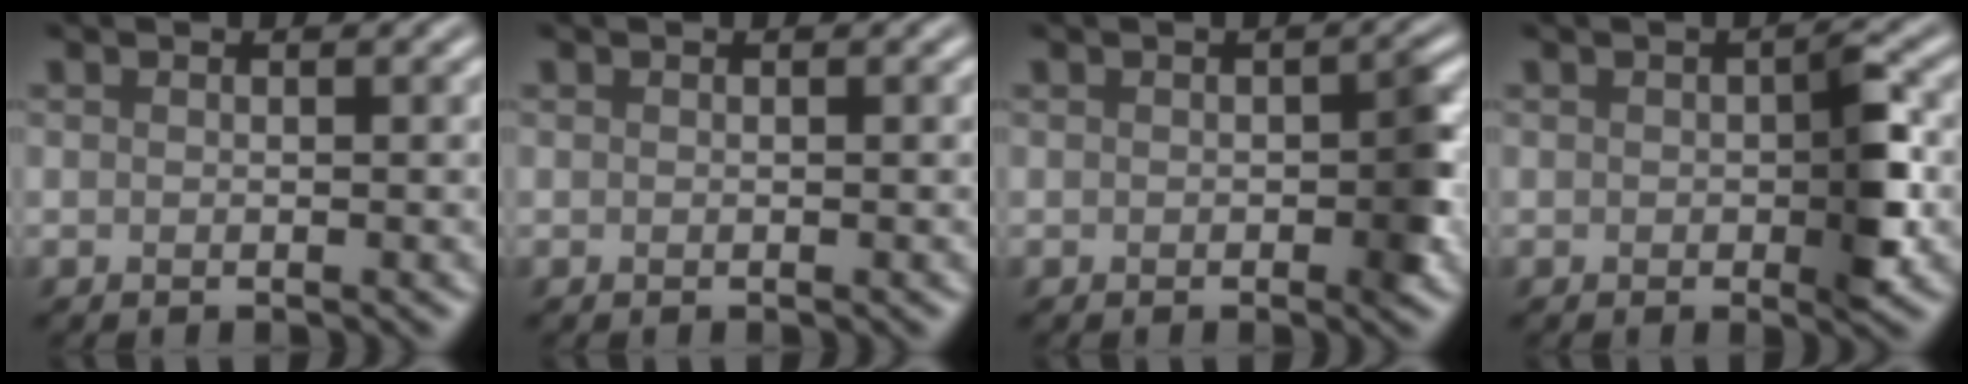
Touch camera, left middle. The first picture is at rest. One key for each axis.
{"total": 0.0}
{"total": 2.6, "fx": -0.3, "fy": 1.3, "fz": 2.2, "tx": -0.025, "ty": -0.001, "tz": -0.005}
{"total": 3.6, "fx": -0.2, "fy": 1.3, "fz": 3.3, "tx": -0.045, "ty": -0.001, "tz": -0.002}